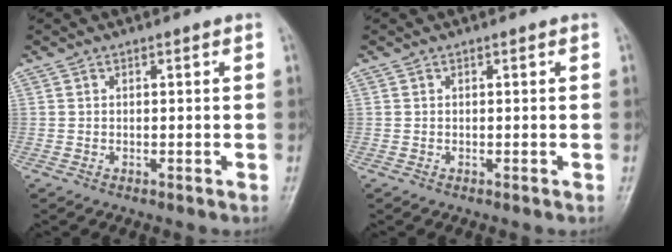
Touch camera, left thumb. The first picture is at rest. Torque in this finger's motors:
{"motor_torque": [0.00, 0.01, -0.08, -0.06, 0.00]}